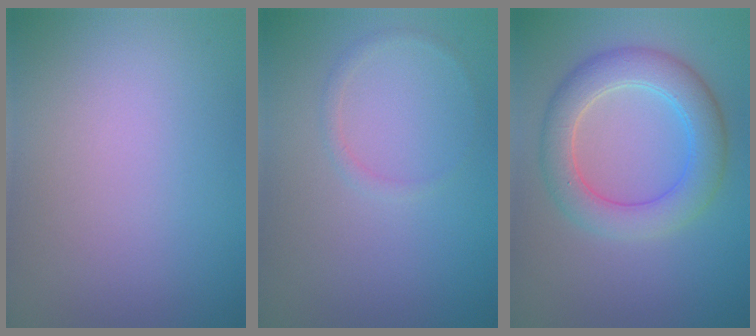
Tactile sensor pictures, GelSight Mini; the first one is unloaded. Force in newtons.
{"total": 0.8, "press": 0.8, "slide": 0.0}
{"total": 5.3, "press": 5.3, "slide": 0.0}